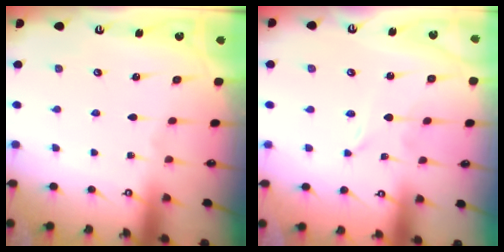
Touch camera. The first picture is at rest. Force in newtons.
{"total": 0.0}